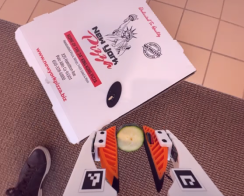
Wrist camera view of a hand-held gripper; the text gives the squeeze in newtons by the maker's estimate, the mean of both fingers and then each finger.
{"total": 8.2, "left": 8.5, "right": 7.9}